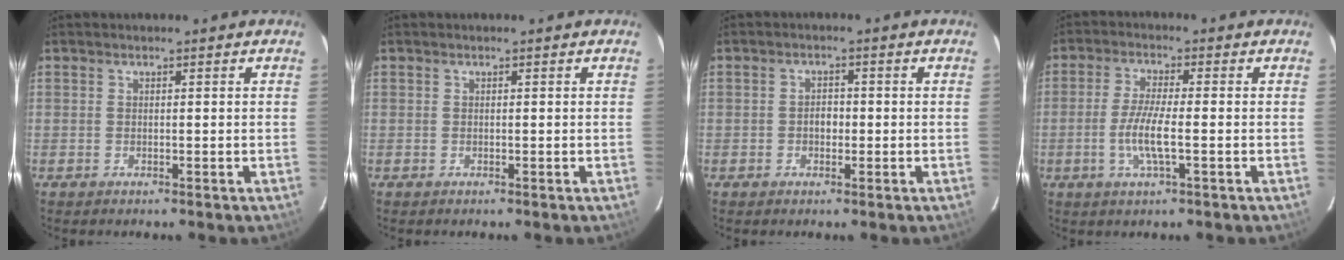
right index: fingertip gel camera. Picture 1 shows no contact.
{"total": 0.0}
{"total": 2.0, "force": [-0.4, 1.5, 1.3], "torque": [-0.023, 0.006, -0.008]}
{"total": 6.4, "force": [-1.7, 0.6, 6.2], "torque": [-0.125, -0.005, -0.036]}